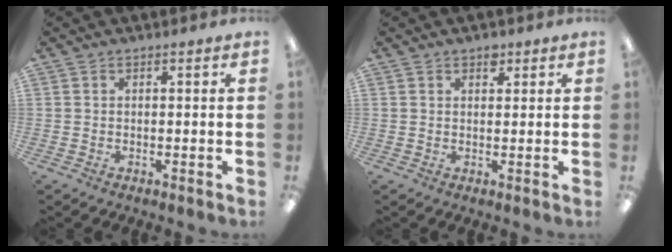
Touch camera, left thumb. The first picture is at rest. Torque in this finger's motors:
{"motor_torque": [0.28, -0.02, 0.51, -0.21, -0.01]}